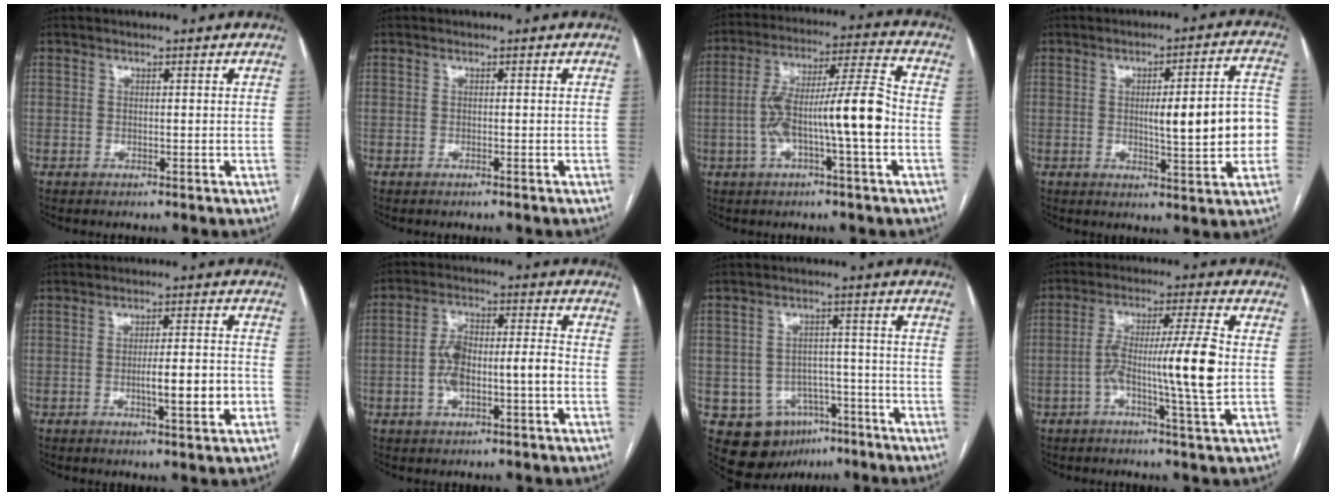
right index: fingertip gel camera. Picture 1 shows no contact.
{"total": 0.5, "force": [-0.5, 0.1, 0.2], "torque": [-0.008, -0.001, -0.008]}
{"total": 13.3, "force": [-2.5, 0.9, 13.0], "torque": [-0.235, 0.024, -0.045]}
{"total": 11.8, "force": [-0.7, 2.1, 11.6], "torque": [-0.148, 0.022, -0.004]}
{"total": 6.9, "force": [-1.9, 0.6, 6.6], "torque": [-0.102, 0.000, -0.027]}
{"total": 8.9, "force": [-1.8, 2.6, 8.3], "torque": [-0.162, 0.024, -0.031]}
{"total": 10.5, "force": [-5.3, 8.3, 3.7], "torque": [-0.055, 0.023, -0.068]}
{"total": 11.7, "force": [-1.5, -0.6, 11.6], "torque": [-0.210, 0.008, -0.032]}